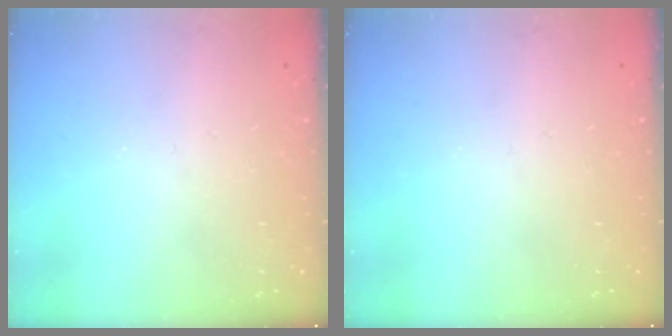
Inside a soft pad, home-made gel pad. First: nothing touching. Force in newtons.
{"total": 0.0}